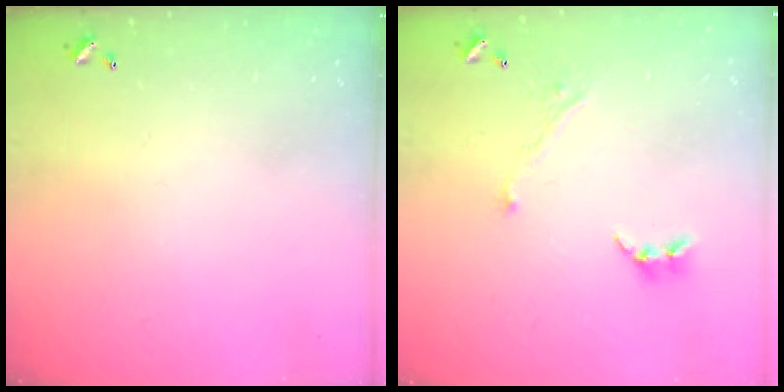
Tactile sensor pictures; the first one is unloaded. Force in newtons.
{"total": 4.4, "press": 4.3, "slide": 0.6}